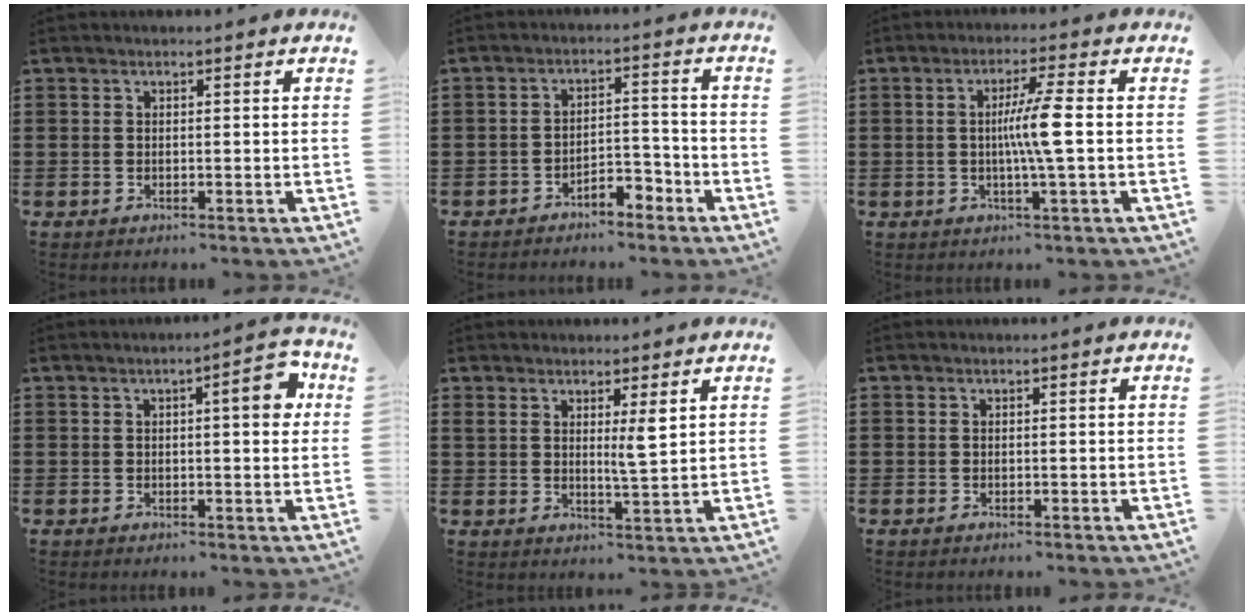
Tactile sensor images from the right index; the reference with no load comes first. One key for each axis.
{"total": 3.7, "fx": -3.3, "fy": 1.1, "fz": 1.3, "tx": -0.024, "ty": 0.013, "tz": -0.066}
{"total": 6.4, "fx": -0.2, "fy": -0.4, "fz": 6.3, "tx": -0.115, "ty": -0.005, "tz": -0.010}
{"total": 5.4, "fx": 1.3, "fy": 1.2, "fz": 5.1, "tx": -0.066, "ty": -0.005, "tz": 0.012}
{"total": 3.8, "fx": 2.0, "fy": 0.3, "fz": 3.2, "tx": -0.054, "ty": -0.007, "tz": 0.030}
{"total": 0.0}